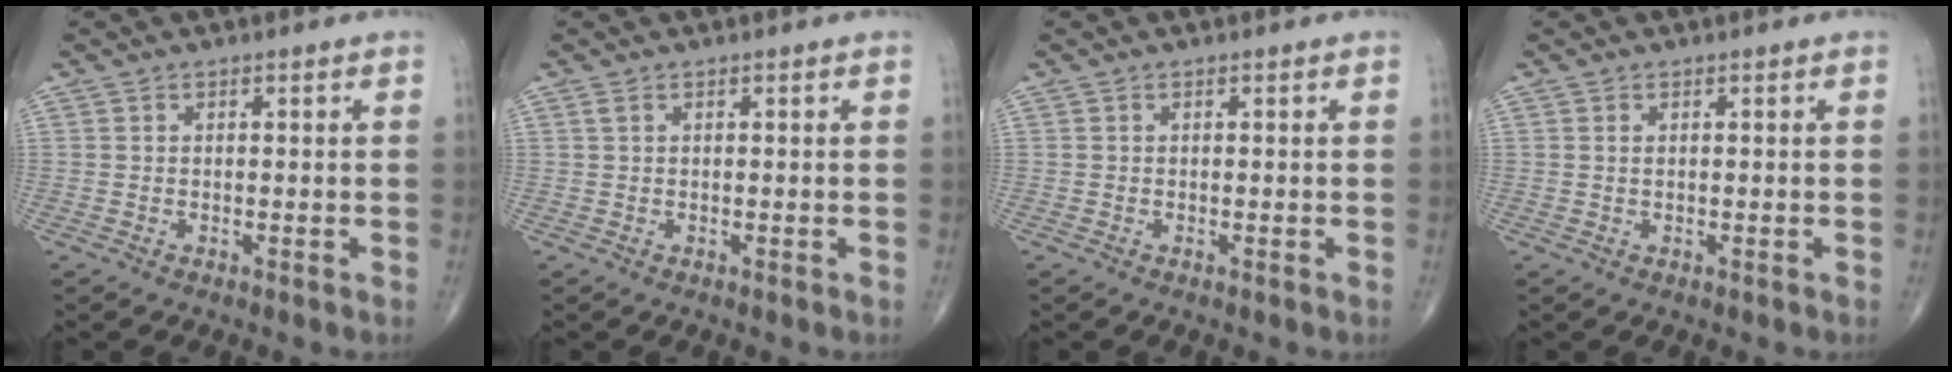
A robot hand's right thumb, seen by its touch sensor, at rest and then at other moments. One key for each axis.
{"total": 0.6, "fx": 0.3, "fy": 0.2, "fz": 0.5, "tx": -0.016, "ty": 0.007, "tz": 0.006}
{"total": 0.0}
{"total": 0.5, "fx": 0.2, "fy": 0.2, "fz": 0.4, "tx": -0.011, "ty": 0.001, "tz": 0.004}